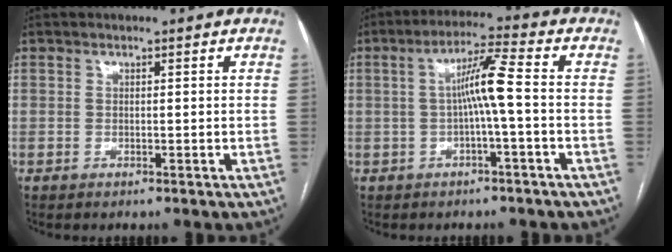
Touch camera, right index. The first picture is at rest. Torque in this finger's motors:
{"motor_torque": [1.07, 0.13, 0.29, 0.15]}